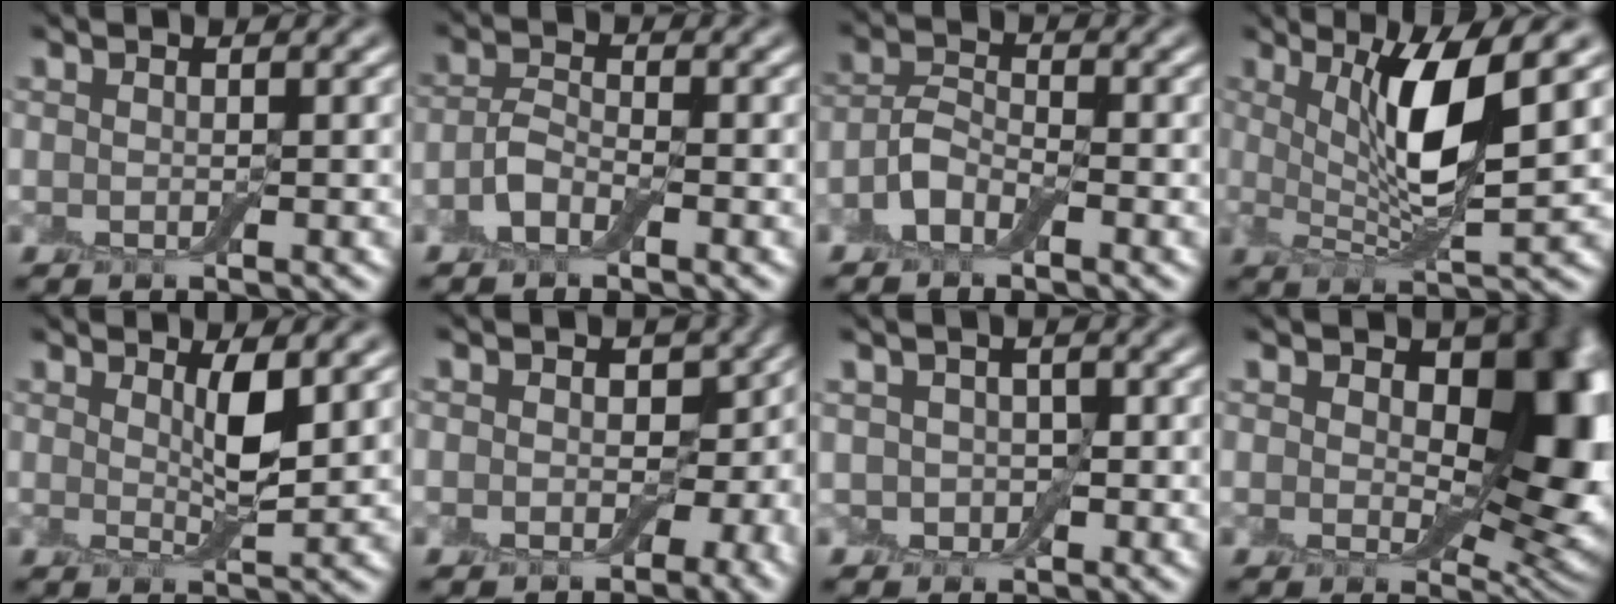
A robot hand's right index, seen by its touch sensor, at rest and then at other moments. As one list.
[{"total": 2.1, "force": [-1.4, 1.0, 1.2], "torque": [-0.025, 0.008, -0.035]}, {"total": 2.7, "force": [-1.9, 1.4, 1.5], "torque": [-0.030, 0.008, -0.044]}, {"total": 6.1, "force": [1.8, 1.0, 5.7], "torque": [-0.103, -0.007, 0.033]}, {"total": 2.0, "force": [1.1, 0.0, 1.7], "torque": [-0.031, -0.005, 0.019]}, {"total": 5.4, "force": [0.2, 4.3, 3.3], "torque": [0.001, 0.002, -0.005]}, {"total": 2.3, "force": [-0.4, 2.0, 1.0], "torque": [-0.010, 0.000, -0.012]}, {"total": 13.4, "force": [2.9, 8.3, 10.1], "torque": [-0.117, -0.012, 0.057]}]